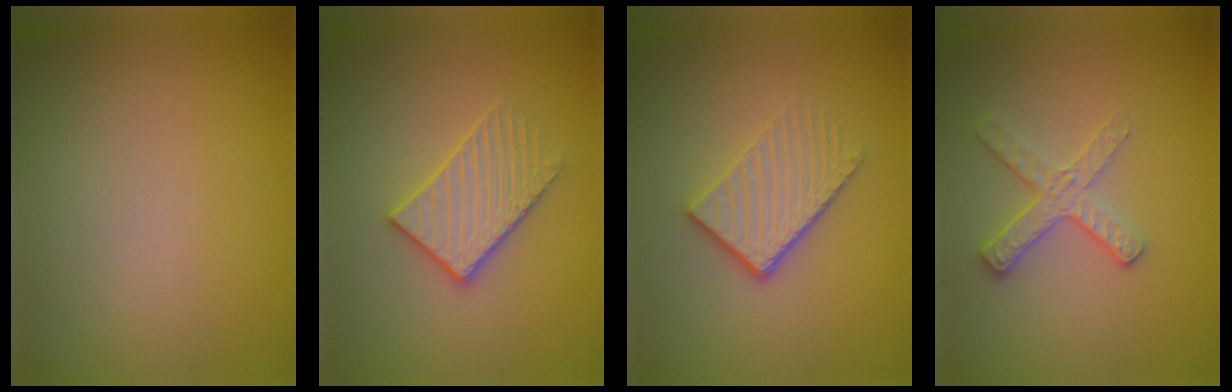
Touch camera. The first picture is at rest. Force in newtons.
{"total": 3.2, "press": 3.0, "slide": 1.2}
{"total": 3.9, "press": 2.8, "slide": 2.8}
{"total": 2.7, "press": 2.4, "slide": 1.2}